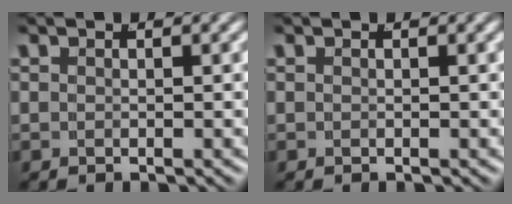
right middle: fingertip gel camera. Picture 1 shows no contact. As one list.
[{"total": 0.0}]